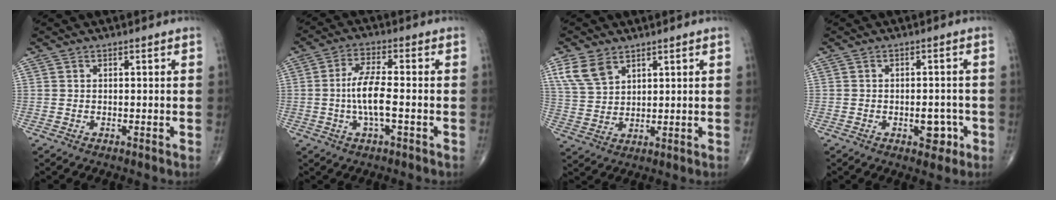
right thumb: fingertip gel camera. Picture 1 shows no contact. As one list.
[{"total": 7.5, "force": [-1.2, 2.1, 7.1], "torque": [-0.152, 0.012, -0.028]}, {"total": 7.1, "force": [4.2, 4.3, 3.9], "torque": [-0.068, -0.012, 0.092]}, {"total": 4.4, "force": [-1.7, 2.6, 3.1], "torque": [-0.019, 0.008, -0.019]}]